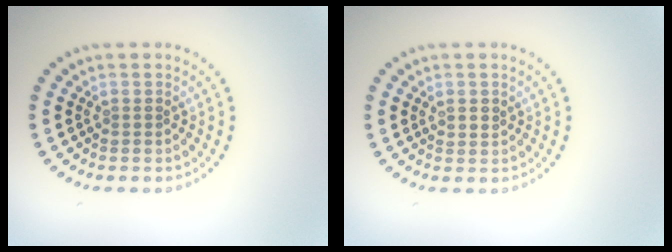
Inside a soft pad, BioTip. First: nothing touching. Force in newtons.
{"total": 1.1, "press": 1.0, "slide": 0.5}